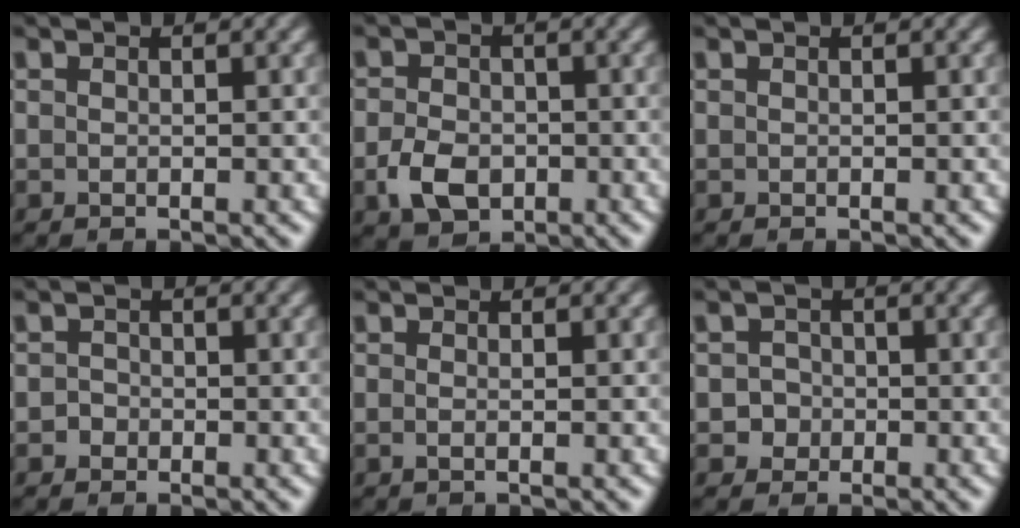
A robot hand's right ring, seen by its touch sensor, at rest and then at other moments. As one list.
[{"total": 3.2, "force": [-1.3, 2.3, 1.8], "torque": [-0.037, -0.018, -0.016]}, {"total": 0.0}, {"total": 1.0, "force": [-0.6, 0.8, -0.3], "torque": [0.000, -0.011, -0.010]}, {"total": 0.7, "force": [-0.4, 0.0, 0.5], "torque": [-0.026, -0.014, -0.006]}, {"total": 3.8, "force": [-0.7, 3.7, 0.4], "torque": [-0.028, -0.007, -0.020]}]